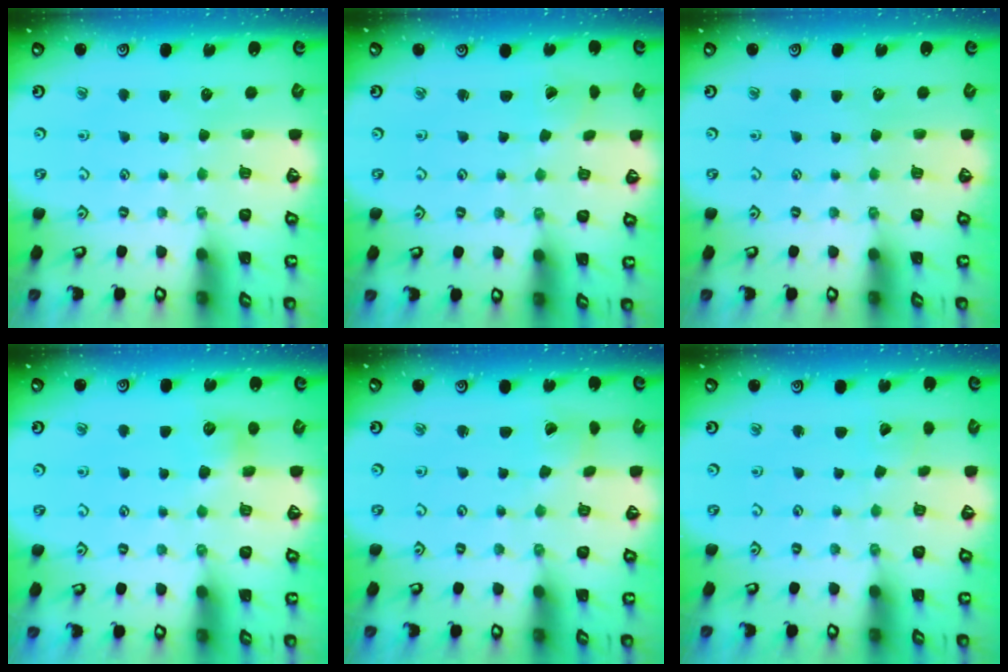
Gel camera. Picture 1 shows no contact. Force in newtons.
{"total": 0.6, "press": 0.3, "slide": 0.5}
{"total": 0.0}
{"total": 5.6, "press": 5.5, "slide": 0.7}
{"total": 2.9, "press": 2.9, "slide": 0.2}
{"total": 2.7, "press": 2.6, "slide": 0.4}